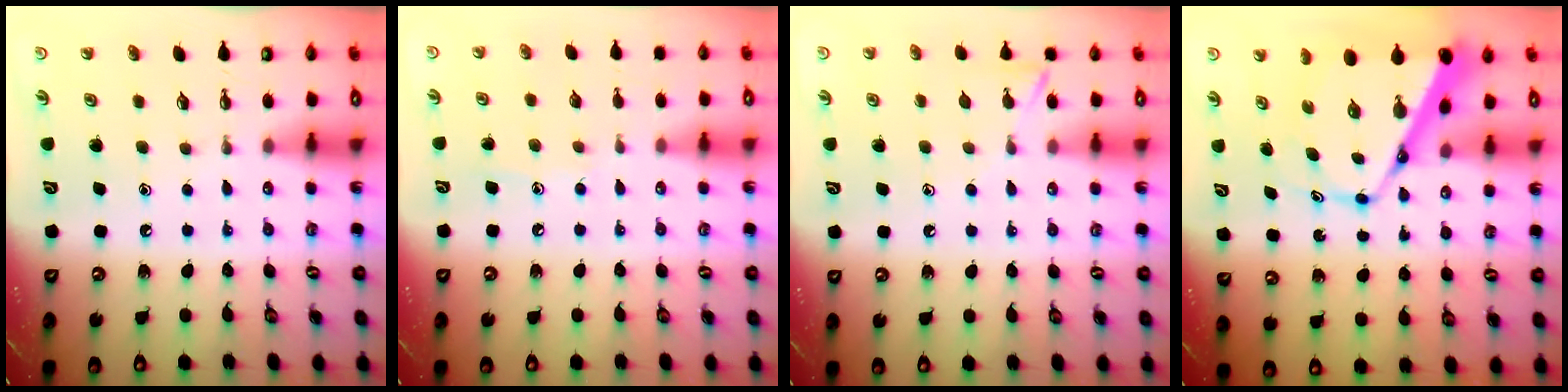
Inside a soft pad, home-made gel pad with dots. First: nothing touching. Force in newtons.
{"total": 5.2, "press": 5.1, "slide": 0.5}
{"total": 6.5, "press": 6.4, "slide": 0.7}
{"total": 12.6, "press": 12.6, "slide": 1.2}